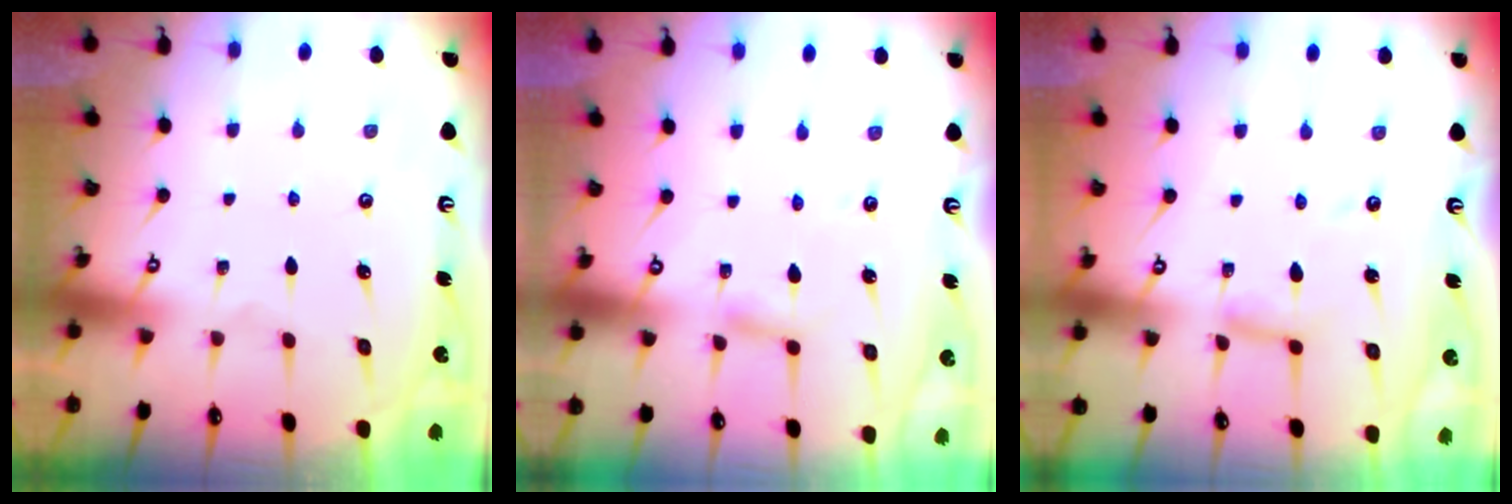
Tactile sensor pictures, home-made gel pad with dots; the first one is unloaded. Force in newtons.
{"total": 2.4, "press": 2.4, "slide": 0.2}
{"total": 5.2, "press": 5.2, "slide": 0.5}